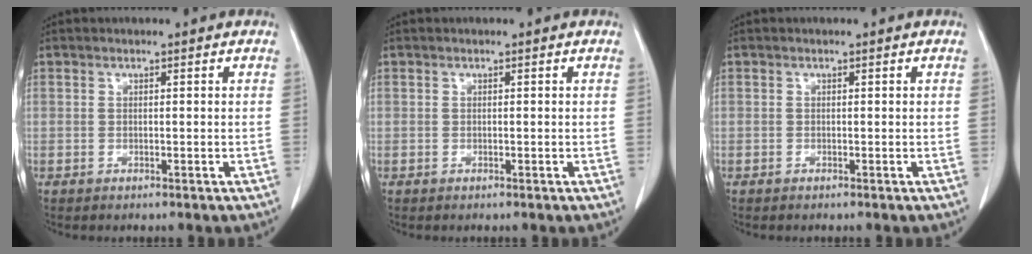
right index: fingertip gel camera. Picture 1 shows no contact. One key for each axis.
{"total": 0.0}
{"total": 0.0}